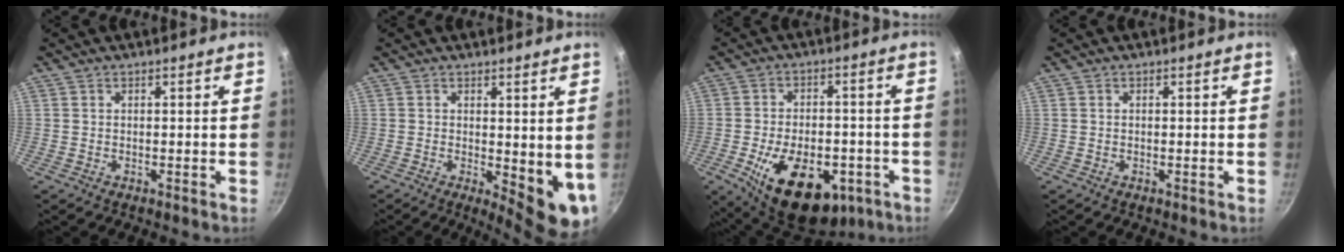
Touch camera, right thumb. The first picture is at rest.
{"total": 8.2, "force": [0.5, 3.3, 7.5], "torque": [-0.078, -0.018, 0.012]}
{"total": 19.8, "force": [-7.6, 11.7, 14.1], "torque": [-0.196, 0.017, -0.099]}
{"total": 0.0}